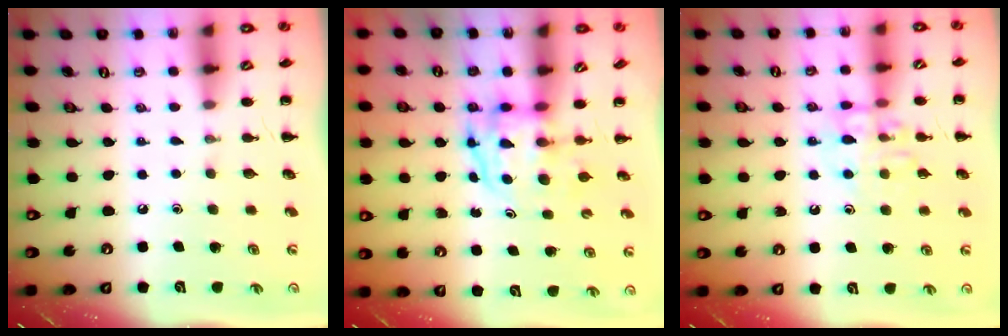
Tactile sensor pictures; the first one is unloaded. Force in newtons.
{"total": 3.9, "press": 3.9, "slide": 0.7}
{"total": 11.6, "press": 11.6, "slide": 1.0}